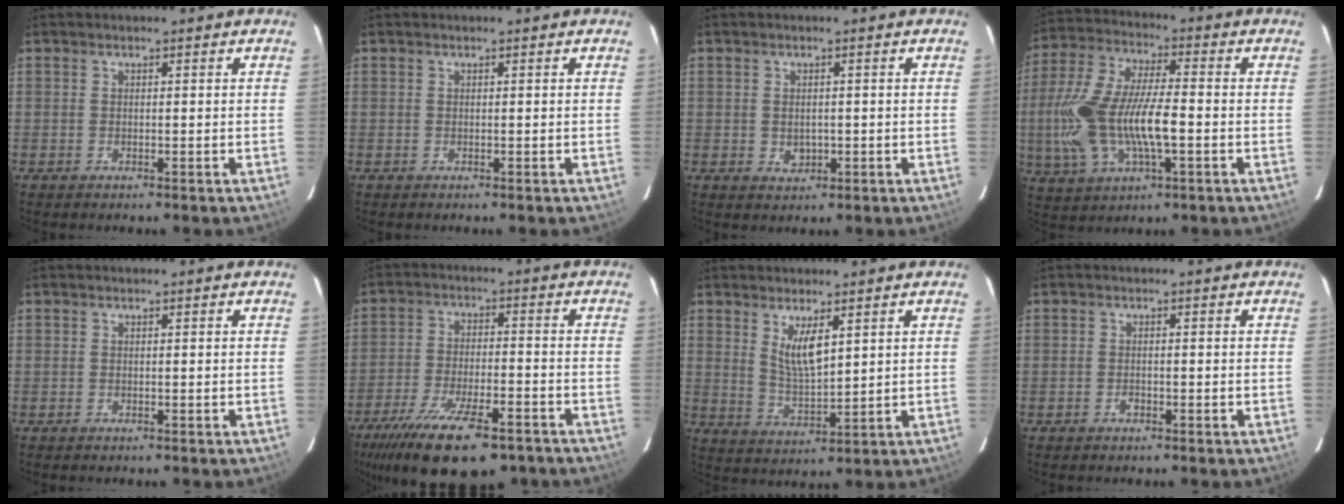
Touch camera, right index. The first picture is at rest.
{"total": 0.0}
{"total": 2.6, "force": [-0.4, 2.2, 1.4], "torque": [-0.023, 0.000, -0.001]}
{"total": 17.8, "force": [-3.0, 7.0, 16.1], "torque": [-0.343, -0.003, -0.056]}
{"total": 0.0}
{"total": 19.4, "force": [-13.6, 6.2, 12.3], "torque": [-0.241, -0.049, -0.212]}
{"total": 6.2, "force": [2.8, 1.9, 5.2], "torque": [-0.093, -0.015, 0.060]}
{"total": 1.3, "force": [-0.8, 0.7, 0.7], "torque": [-0.015, 0.001, -0.014]}